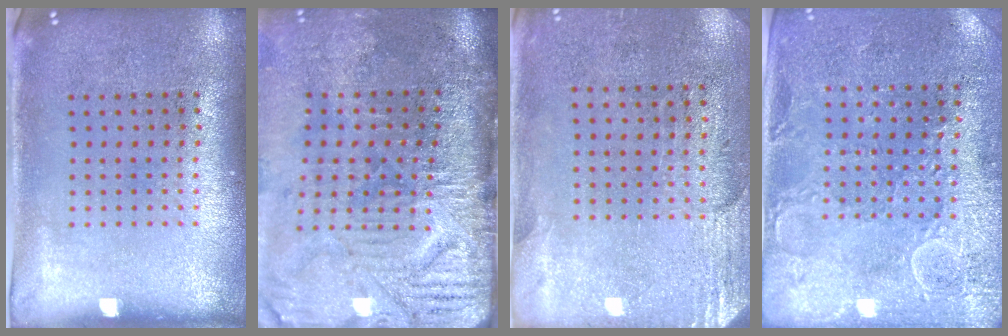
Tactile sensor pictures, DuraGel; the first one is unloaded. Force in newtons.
{"total": 4.8, "press": 3.9, "slide": 2.7}
{"total": 2.8, "press": 2.5, "slide": 1.2}
{"total": 2.7, "press": 2.6, "slide": 0.7}